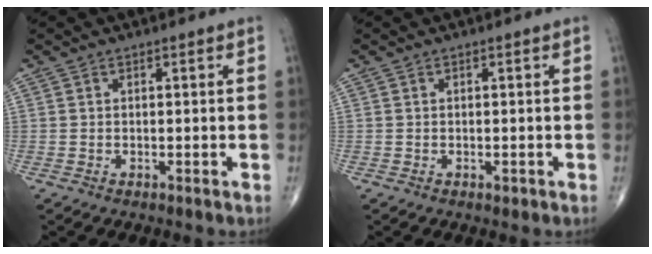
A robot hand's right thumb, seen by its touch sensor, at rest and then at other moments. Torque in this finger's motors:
{"motor_torque": [-0.21, 0.10, -0.13, -0.03, -0.01]}